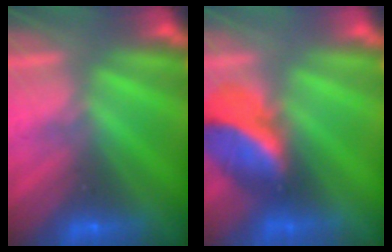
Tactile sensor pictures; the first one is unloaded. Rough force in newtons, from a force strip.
{"total": 2.5}